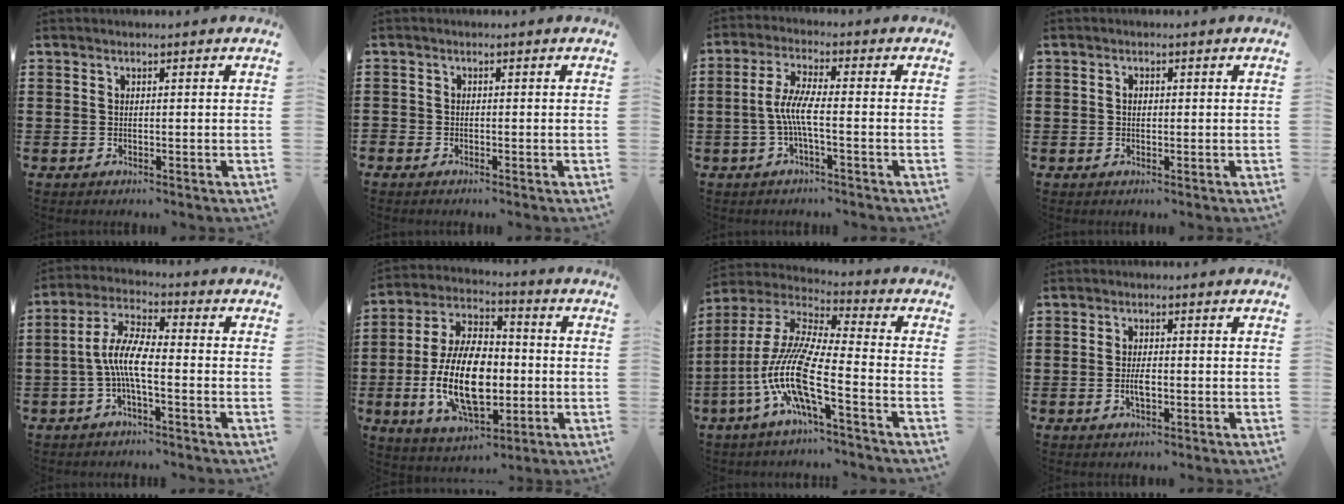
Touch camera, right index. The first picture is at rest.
{"total": 0.9, "force": [-0.8, 0.5, 0.0], "torque": [-0.001, 0.003, -0.018]}
{"total": 5.4, "force": [-1.4, 1.0, 5.1], "torque": [-0.120, -0.007, -0.036]}
{"total": 1.0, "force": [0.0, 0.7, 0.7], "torque": [-0.016, 0.004, -0.001]}
{"total": 7.2, "force": [-1.9, 1.9, 6.7], "torque": [-0.149, -0.008, -0.041]}
{"total": 14.9, "force": [-2.6, 8.0, 12.3], "torque": [-0.257, -0.011, -0.051]}
{"total": 12.5, "force": [-6.0, 1.7, 10.8], "torque": [-0.258, -0.029, -0.130]}
{"total": 2.8, "force": [-0.7, 1.1, 2.5], "torque": [-0.055, -0.002, -0.014]}